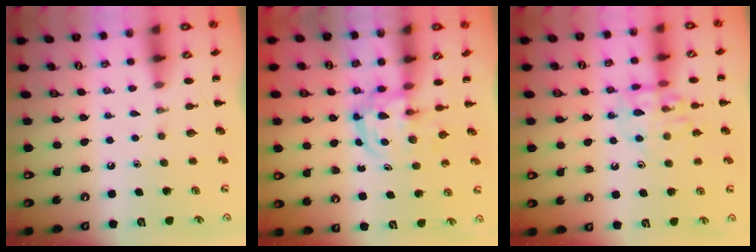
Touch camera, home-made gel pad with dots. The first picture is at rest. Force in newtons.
{"total": 3.3, "press": 3.3, "slide": 0.4}
{"total": 12.0, "press": 11.9, "slide": 1.3}